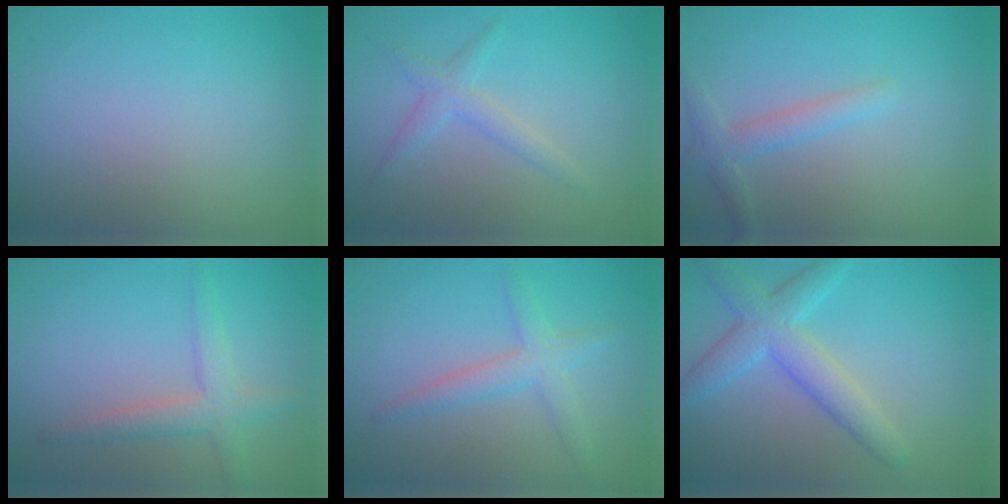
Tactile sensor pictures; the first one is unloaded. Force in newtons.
{"total": 2.0, "press": 2.0, "slide": 0.1}
{"total": 2.2, "press": 2.2, "slide": 0.2}
{"total": 3.2, "press": 3.2, "slide": 0.1}
{"total": 2.9, "press": 2.9, "slide": 0.1}
{"total": 4.7, "press": 4.7, "slide": 0.1}